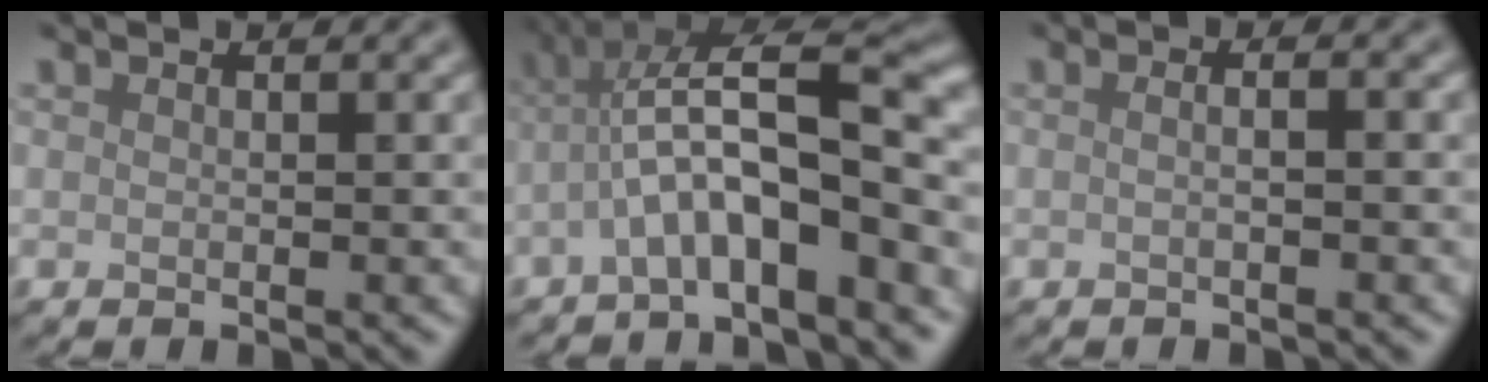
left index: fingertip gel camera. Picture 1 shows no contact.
{"total": 7.6, "force": [-2.0, 1.9, 7.1], "torque": [-0.122, 0.026, -0.041]}
{"total": 3.0, "force": [0.6, 1.6, 2.5], "torque": [-0.005, 0.017, -0.025]}